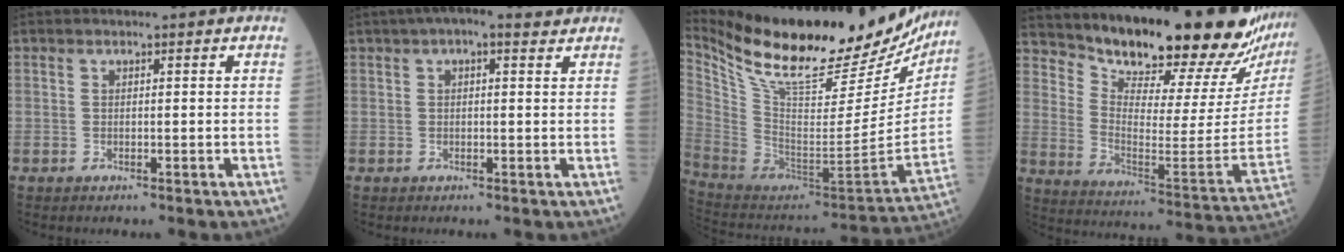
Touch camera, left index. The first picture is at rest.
{"total": 5.7, "force": [4.0, 1.7, 3.7], "torque": [-0.061, 0.037, 0.057]}
{"total": 31.3, "force": [26.7, 7.3, 14.6], "torque": [-0.259, -0.063, 0.395]}
{"total": 23.2, "force": [21.3, 1.7, 9.0], "torque": [-0.151, -0.115, 0.296]}